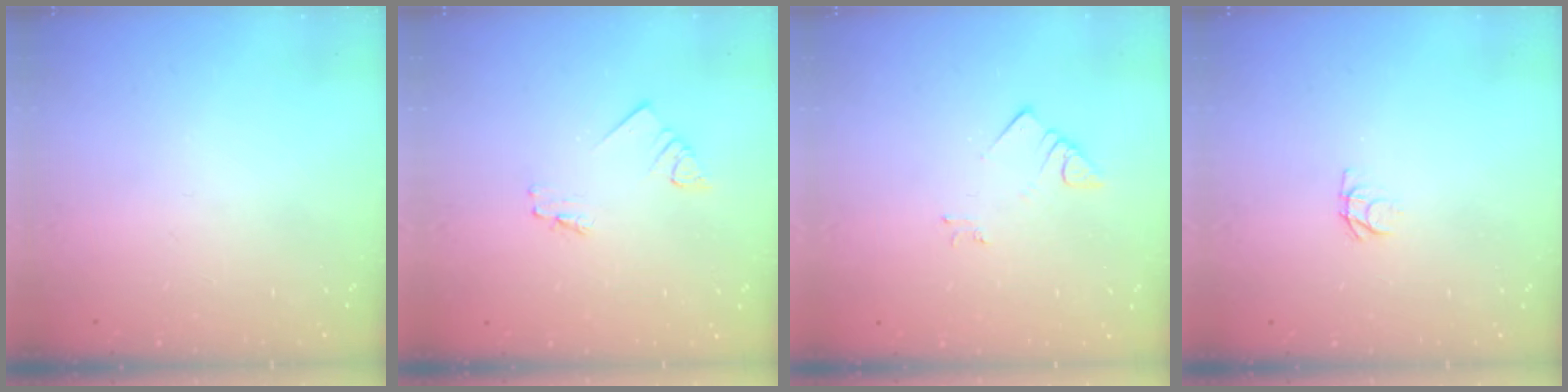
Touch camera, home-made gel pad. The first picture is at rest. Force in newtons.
{"total": 1.4, "press": 1.4, "slide": 0.1}
{"total": 2.7, "press": 2.7, "slide": 0.2}
{"total": 2.7, "press": 2.7, "slide": 0.3}